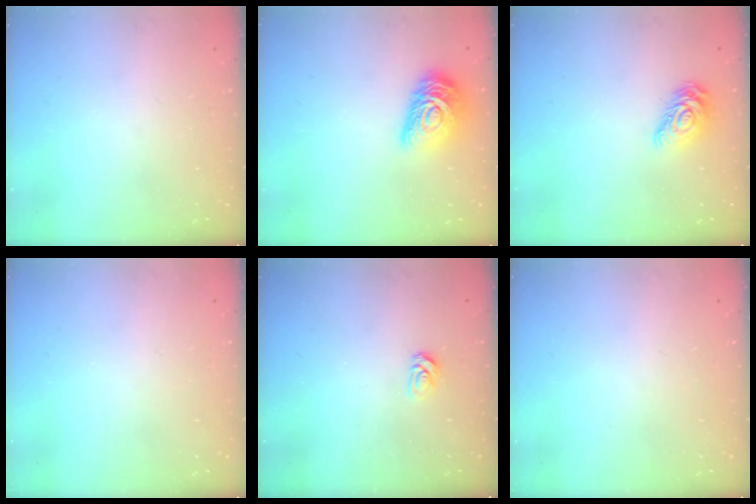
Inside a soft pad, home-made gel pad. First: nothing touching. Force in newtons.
{"total": 13.8, "press": 13.8, "slide": 0.9}
{"total": 9.9, "press": 9.9, "slide": 0.4}
{"total": 0.0}
{"total": 3.4, "press": 3.4, "slide": 0.4}
{"total": 0.0}